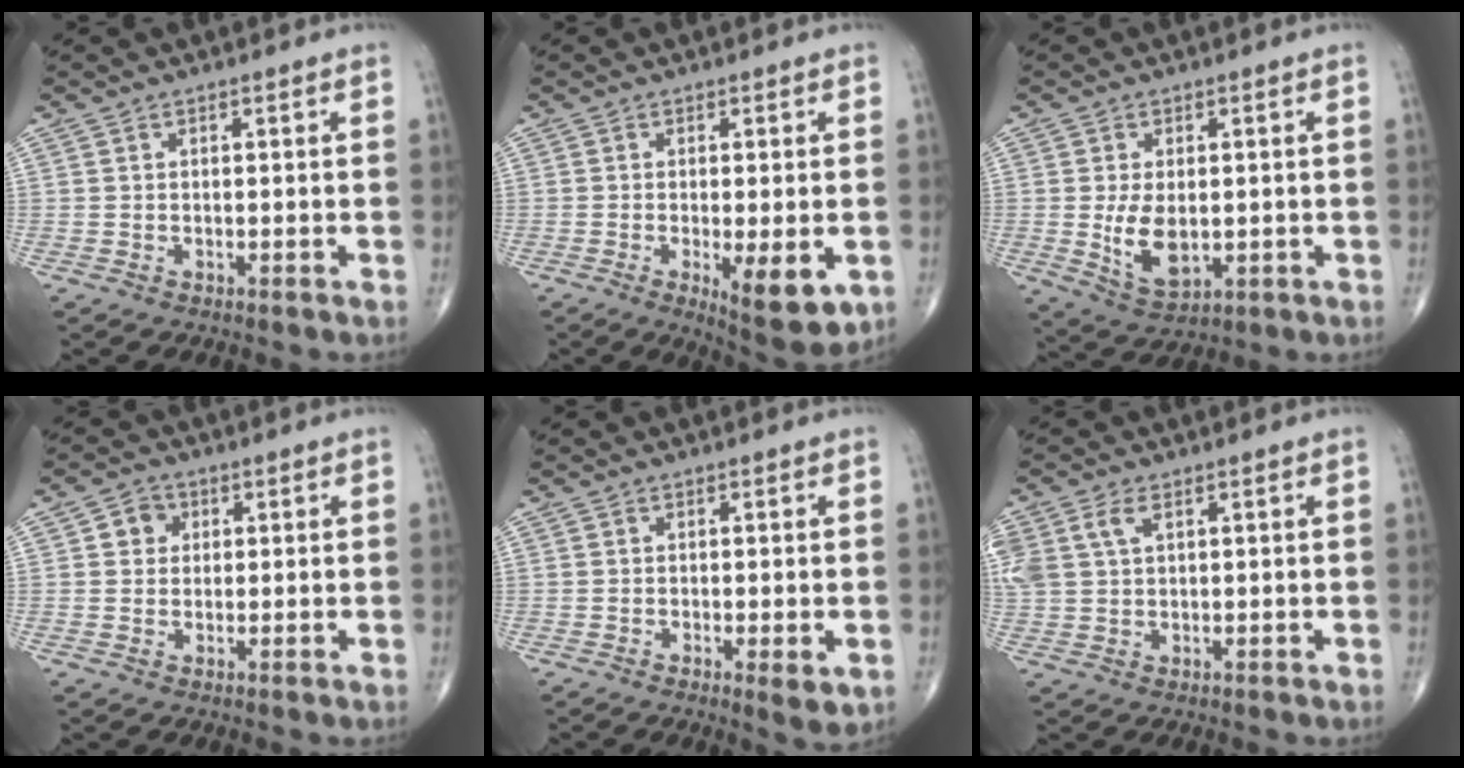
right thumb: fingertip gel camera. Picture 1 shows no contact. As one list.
[{"total": 9.4, "force": [-2.7, 2.8, 8.5], "torque": [-0.118, -0.021, -0.034]}, {"total": 7.9, "force": [-0.5, 4.5, 6.5], "torque": [-0.108, -0.015, 0.004]}, {"total": 3.6, "force": [1.0, 3.2, 1.4], "torque": [-0.001, 0.002, 0.010]}, {"total": 3.6, "force": [-0.8, 0.8, 3.4], "torque": [-0.053, -0.012, -0.015]}, {"total": 7.7, "force": [2.8, 4.8, 5.3], "torque": [-0.143, 0.014, 0.062]}]